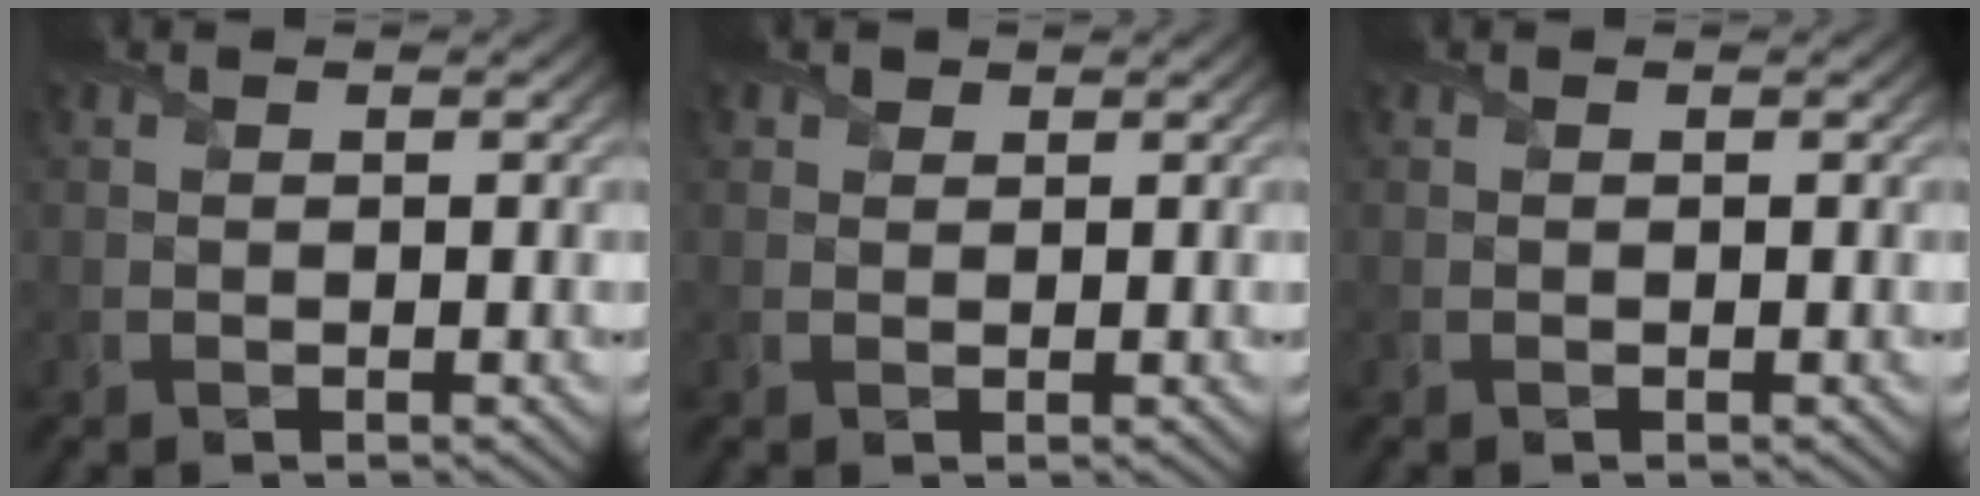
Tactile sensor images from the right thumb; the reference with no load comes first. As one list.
[{"total": 1.0, "force": [0.7, 0.7, 0.2], "torque": [-0.003, -0.003, 0.012]}, {"total": 0.0}]